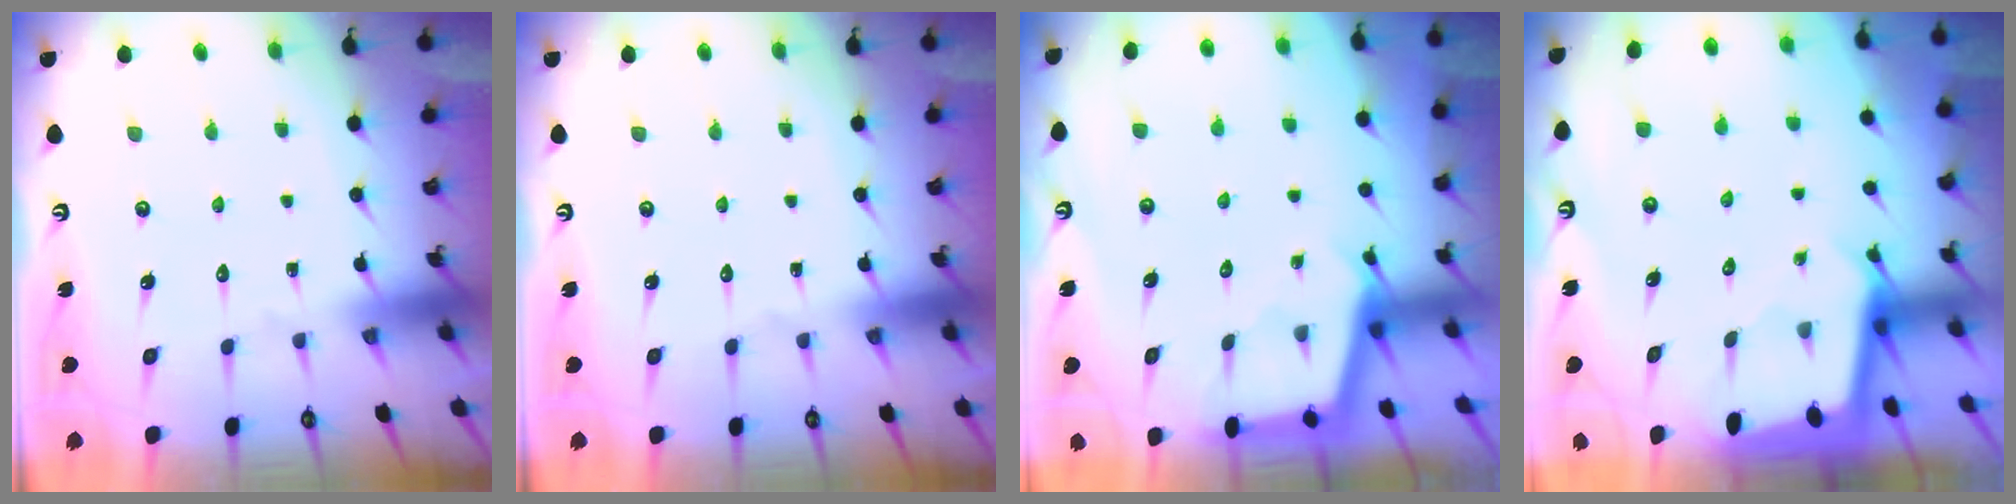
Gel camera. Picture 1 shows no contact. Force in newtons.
{"total": 0.0}
{"total": 2.5, "press": 2.5, "slide": 0.1}
{"total": 2.4, "press": 2.4, "slide": 0.2}